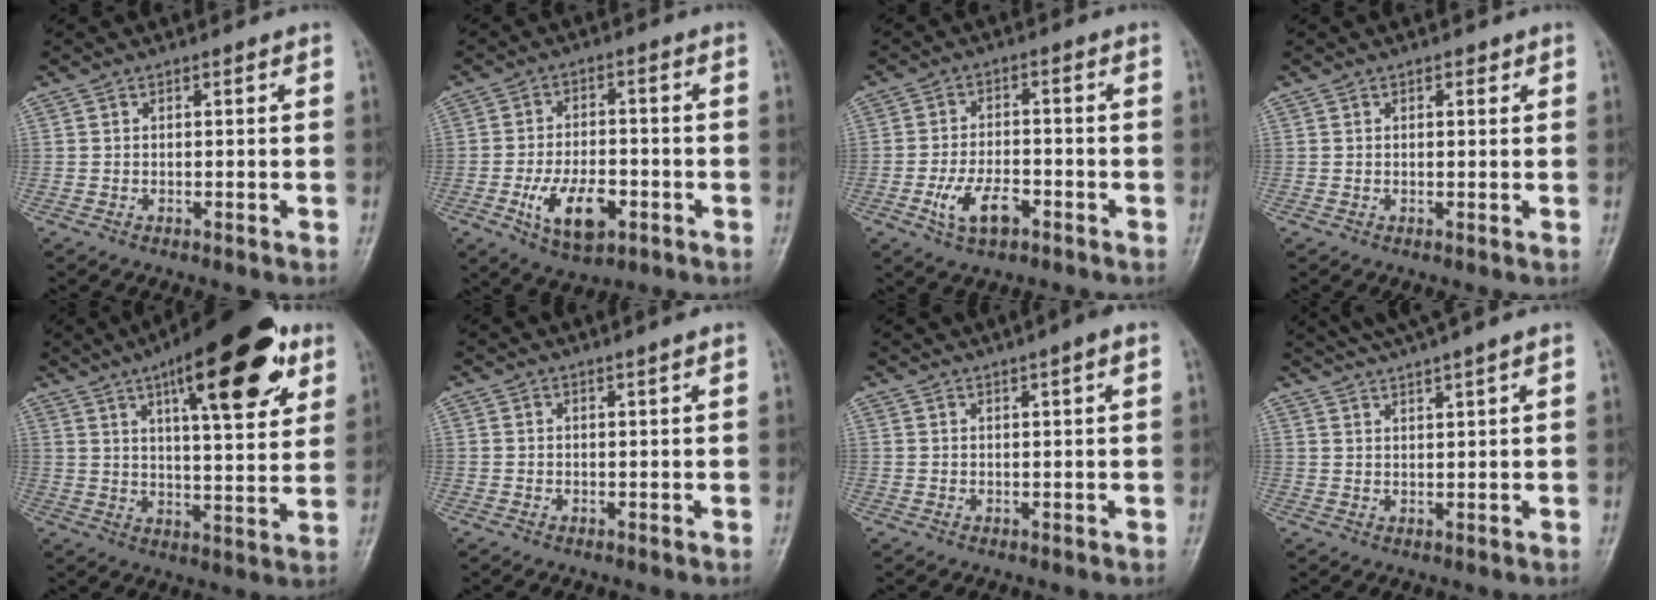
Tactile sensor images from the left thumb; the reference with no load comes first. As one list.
[{"total": 10.7, "force": [-3.9, 5.8, 8.1], "torque": [-0.127, 0.016, -0.062]}, {"total": 7.6, "force": [-3.5, 3.9, 5.5], "torque": [-0.098, 0.021, -0.062]}, {"total": 1.5, "force": [0.7, 0.9, 1.0], "torque": [-0.004, 0.002, 0.006]}, {"total": 21.4, "force": [11.1, 7.3, 16.8], "torque": [-0.207, -0.029, 0.160]}, {"total": 1.7, "force": [1.2, -0.1, 1.1], "torque": [-0.013, 0.007, 0.020]}, {"total": 3.9, "force": [2.4, 0.4, 3.0], "torque": [-0.046, 0.015, 0.037]}, {"total": 6.4, "force": [5.2, -0.3, 3.7], "torque": [-0.063, 0.012, 0.094]}]